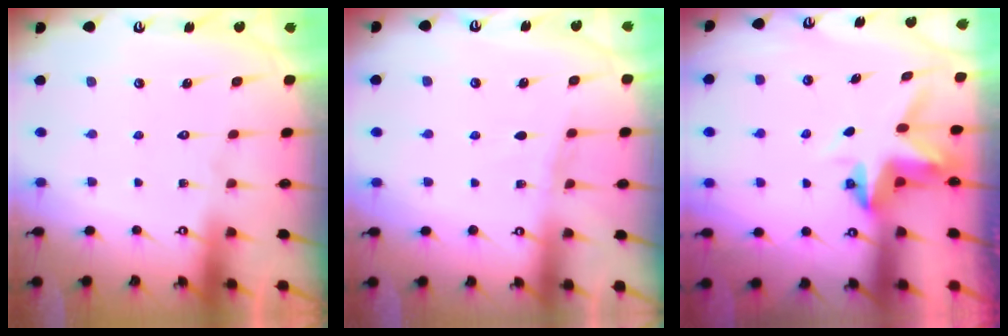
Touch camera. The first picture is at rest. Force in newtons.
{"total": 3.3, "press": 3.3, "slide": 0.4}
{"total": 3.9, "press": 3.9, "slide": 0.2}